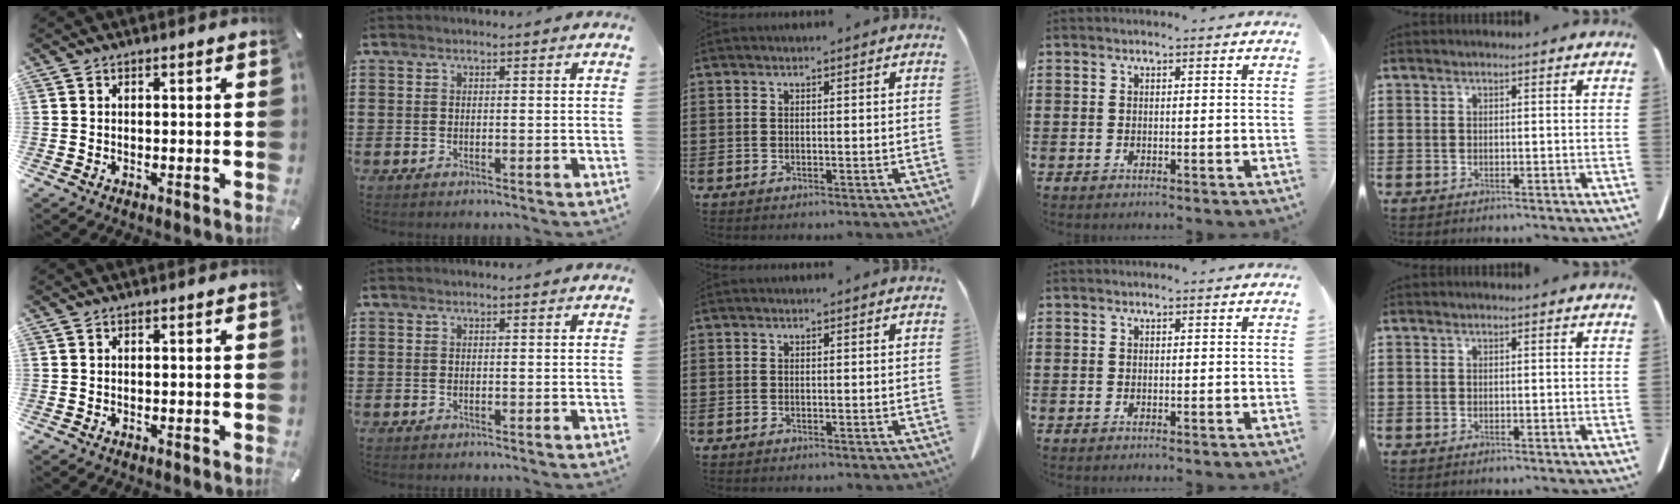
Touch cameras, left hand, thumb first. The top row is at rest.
{}